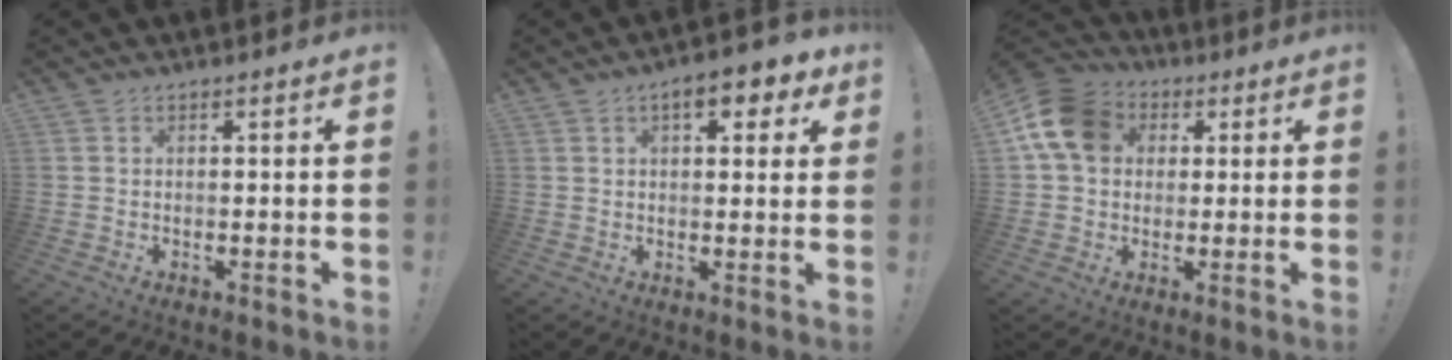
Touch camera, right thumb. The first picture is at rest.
{"total": 7.7, "force": [3.7, 3.4, 5.9], "torque": [-0.075, -0.007, 0.060]}
{"total": 13.8, "force": [3.7, 10.7, 7.8], "torque": [-0.138, 0.003, 0.076]}